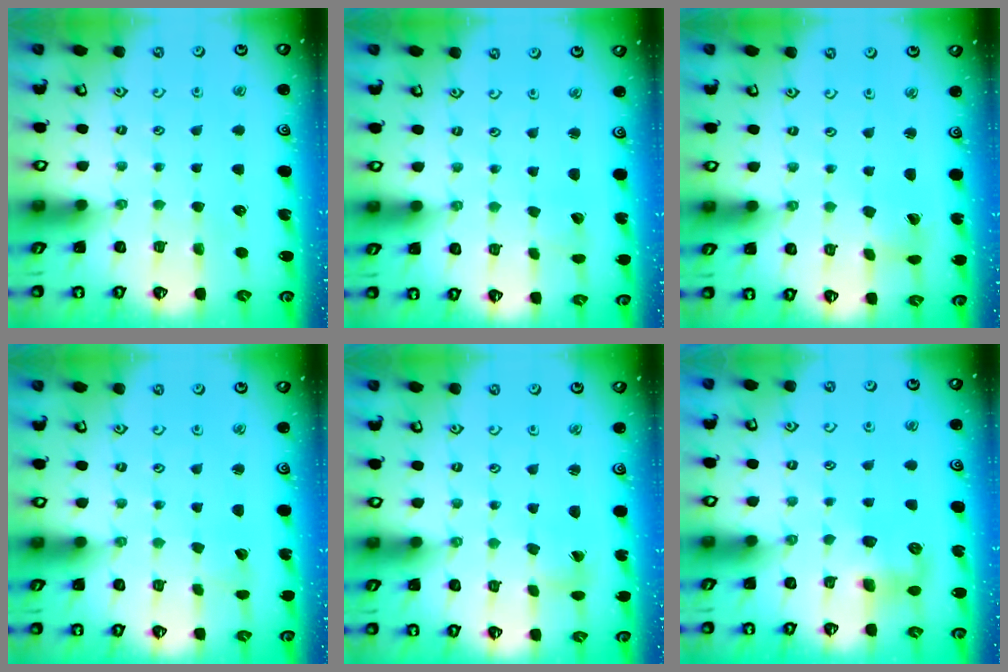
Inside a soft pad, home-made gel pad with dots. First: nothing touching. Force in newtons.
{"total": 1.0, "press": 1.0, "slide": 0.1}
{"total": 1.2, "press": 1.2, "slide": 0.2}
{"total": 1.0, "press": 1.0, "slide": 0.1}
{"total": 0.0}
{"total": 8.9, "press": 8.8, "slide": 0.7}